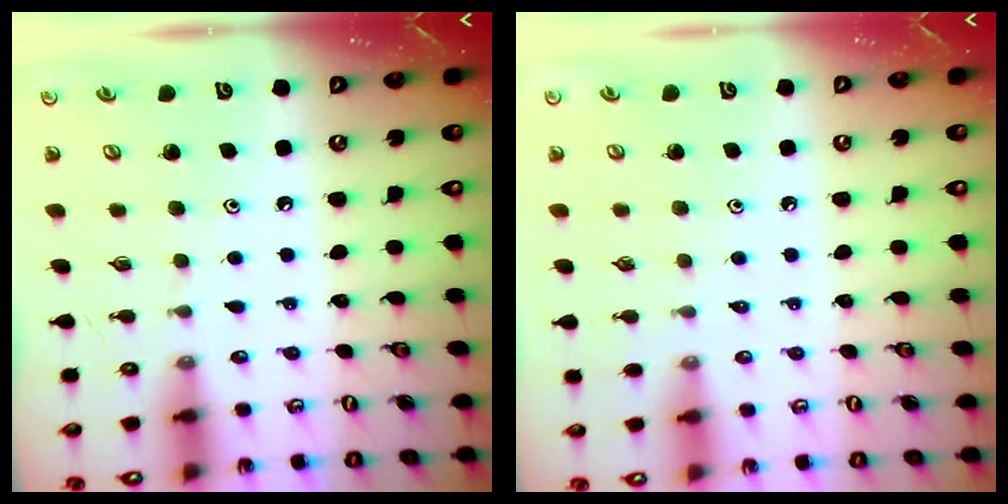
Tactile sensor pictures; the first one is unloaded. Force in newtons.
{"total": 1.9, "press": 1.9, "slide": 0.4}